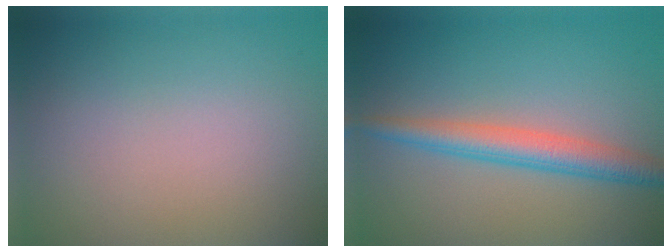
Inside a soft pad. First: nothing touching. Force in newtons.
{"total": 3.8, "press": 3.8, "slide": 0.1}